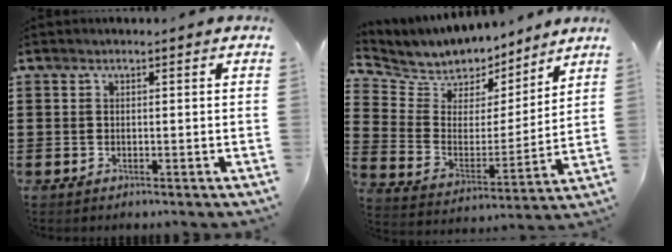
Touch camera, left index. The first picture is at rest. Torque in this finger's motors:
{"motor_torque": [2.14, 0.00, 0.17, 0.03]}